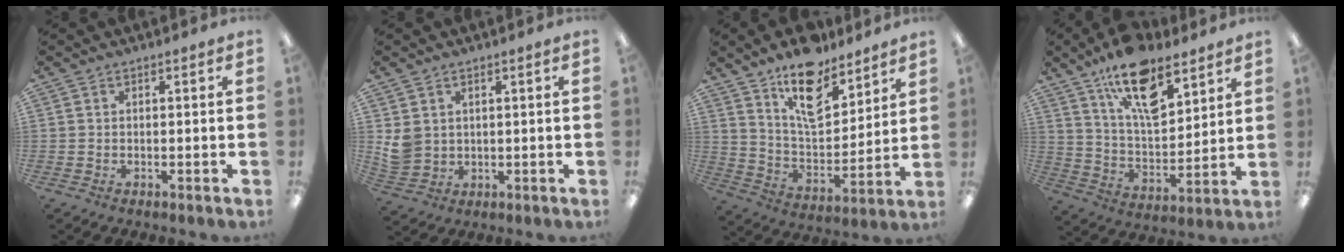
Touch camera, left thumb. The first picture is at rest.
{"total": 4.6, "force": [1.9, 3.9, 1.5], "torque": [-0.028, -0.002, 0.039]}
{"total": 15.3, "force": [11.2, 6.8, 7.8], "torque": [-0.123, -0.069, 0.197]}
{"total": 17.5, "force": [11.5, 7.6, 10.8], "torque": [-0.175, -0.056, 0.198]}